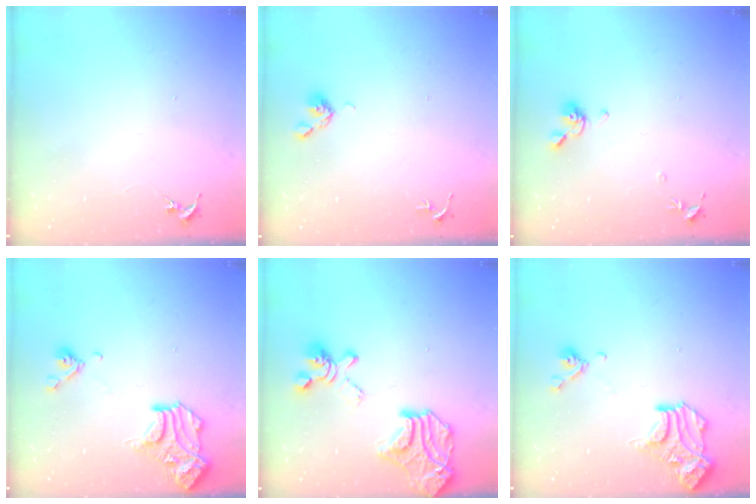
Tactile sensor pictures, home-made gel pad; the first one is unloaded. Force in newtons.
{"total": 5.2, "press": 5.1, "slide": 0.9}
{"total": 8.6, "press": 8.5, "slide": 1.1}
{"total": 14.9, "press": 14.8, "slide": 1.2}
{"total": 25.0, "press": 24.9, "slide": 2.6}
{"total": 14.9, "press": 14.8, "slide": 1.2}